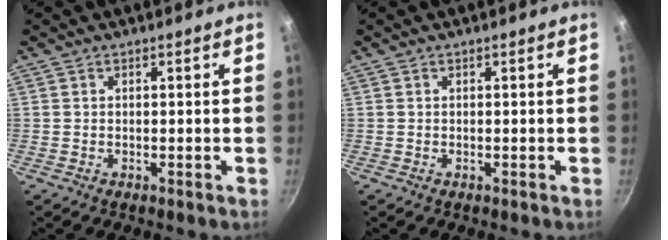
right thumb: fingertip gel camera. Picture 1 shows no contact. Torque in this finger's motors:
{"motor_torque": [-0.63, 0.53, 0.12, 0.08, 0.04]}